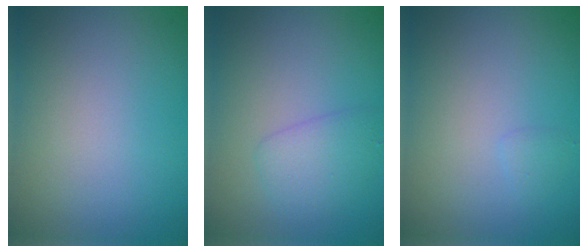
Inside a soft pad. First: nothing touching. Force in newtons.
{"total": 2.2, "press": 2.2, "slide": 0.2}
{"total": 0.7, "press": 0.7, "slide": 0.0}